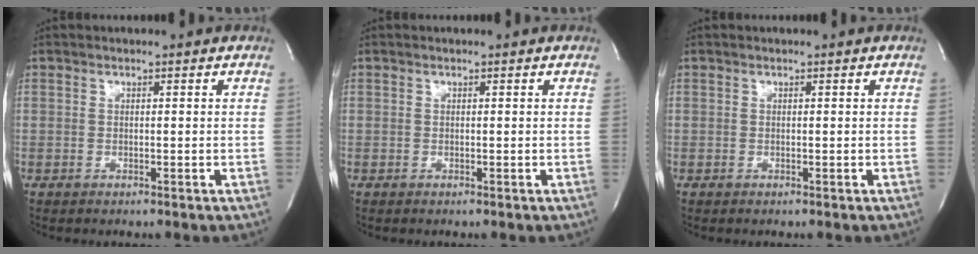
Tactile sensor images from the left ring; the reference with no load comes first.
{"total": 0.0}
{"total": 0.0}